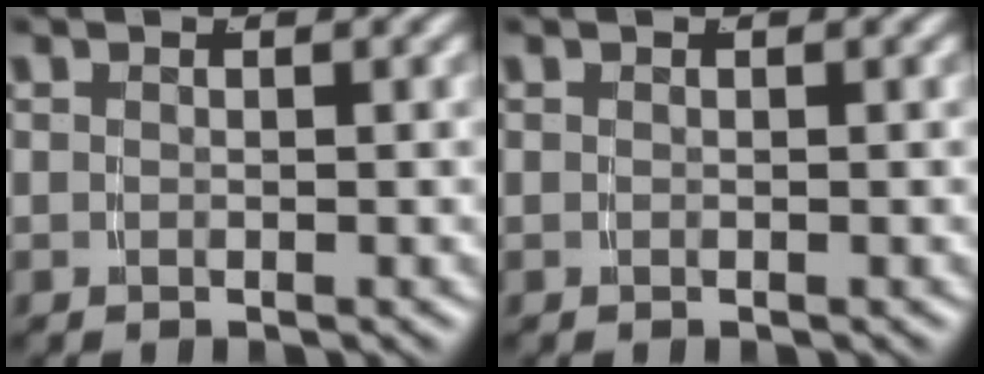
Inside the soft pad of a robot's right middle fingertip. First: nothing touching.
{"total": 0.0}